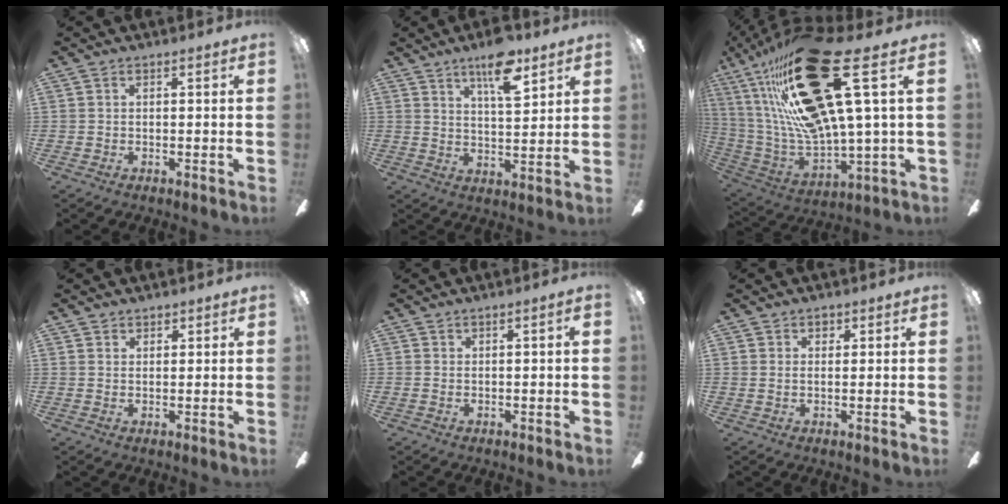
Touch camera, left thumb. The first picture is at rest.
{"total": 11.4, "force": [7.6, 3.4, 7.8], "torque": [-0.118, -0.037, 0.126]}
{"total": 33.6, "force": [14.3, 9.2, 28.9], "torque": [-0.535, -0.079, 0.237]}
{"total": 1.6, "force": [1.4, 0.8, 0.0], "torque": [0.007, -0.004, 0.026]}
{"total": 1.3, "force": [0.0, 0.1, 1.3], "torque": [-0.022, 0.000, -0.001]}
{"total": 1.6, "force": [0.8, 0.9, 1.0], "torque": [-0.014, 0.002, 0.012]}